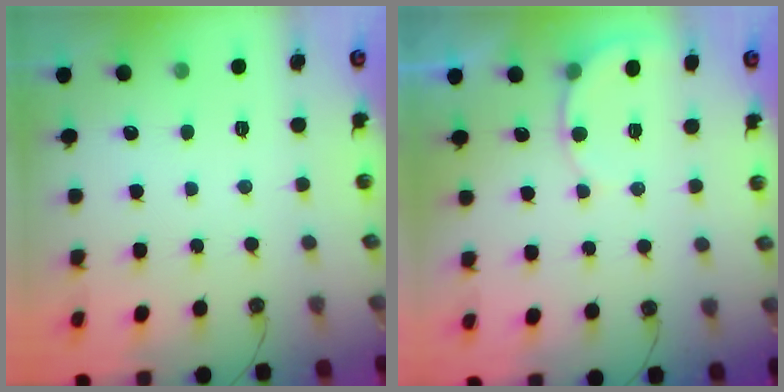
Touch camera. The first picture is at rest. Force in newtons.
{"total": 4.9, "press": 4.9, "slide": 0.5}